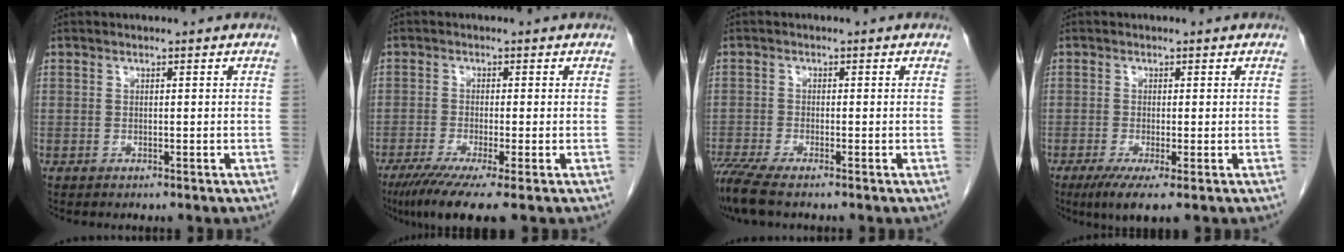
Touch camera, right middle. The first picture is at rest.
{"total": 7.4, "force": [-4.8, 0.0, 5.7], "torque": [-0.088, -0.019, -0.080]}
{"total": 4.7, "force": [-3.8, 0.1, 2.7], "torque": [-0.055, -0.015, -0.074]}
{"total": 4.7, "force": [-2.4, 0.4, 4.0], "torque": [-0.065, -0.015, -0.038]}